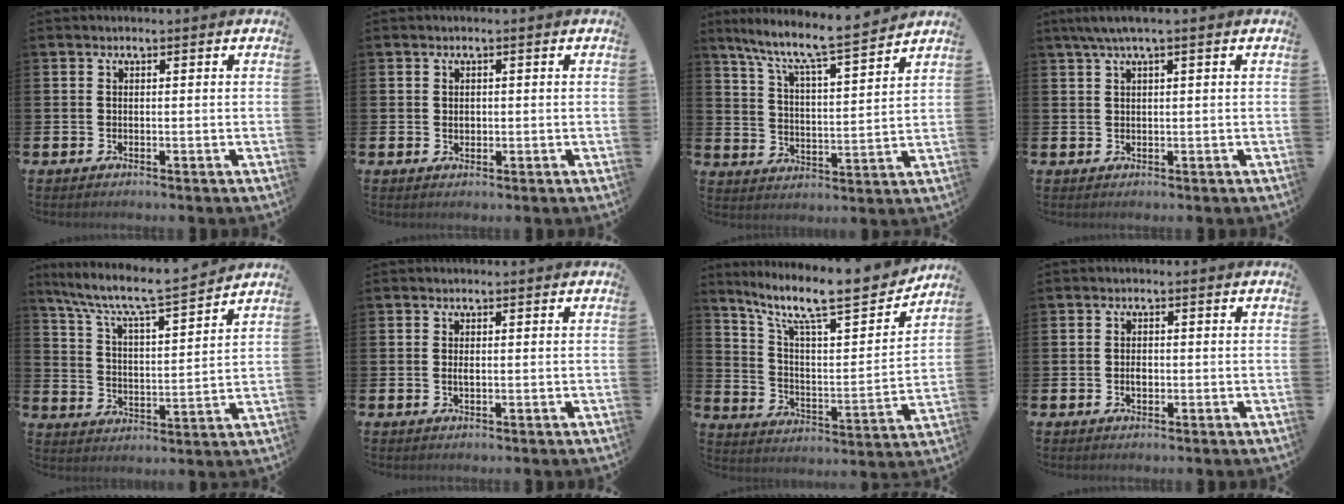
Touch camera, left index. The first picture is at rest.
{"total": 0.9, "force": [0.3, 0.7, 0.4], "torque": [0.007, -0.001, 0.001]}
{"total": 8.3, "force": [7.7, 0.2, 3.2], "torque": [-0.095, -0.060, 0.129]}
{"total": 2.5, "force": [1.5, 0.0, 2.0], "torque": [-0.041, 0.003, 0.027]}
{"total": 7.9, "force": [7.2, 0.6, 3.2], "torque": [-0.095, -0.053, 0.119]}
{"total": 0.8, "force": [0.1, 0.3, 0.7], "torque": [-0.007, -0.001, -0.001]}
{"total": 12.5, "force": [10.4, 2.4, 6.4], "torque": [-0.151, -0.069, 0.173]}
{"total": 1.5, "force": [-0.2, 0.9, 1.1], "torque": [-0.004, -0.001, -0.010]}